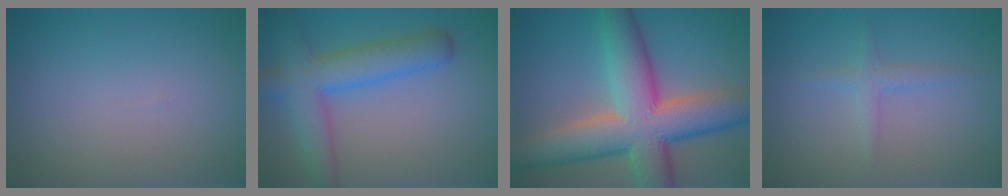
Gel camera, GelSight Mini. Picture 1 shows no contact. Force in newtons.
{"total": 5.3, "press": 5.3, "slide": 0.3}
{"total": 12.0, "press": 12.0, "slide": 0.6}
{"total": 1.5, "press": 1.5, "slide": 0.1}